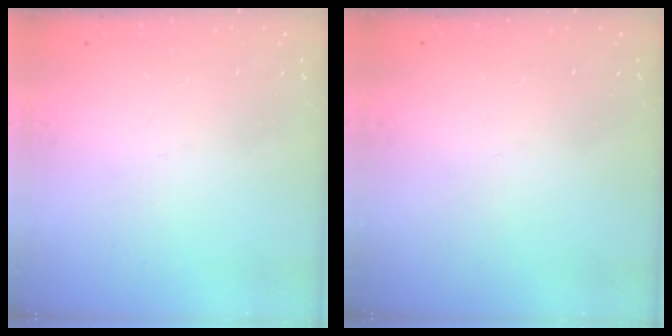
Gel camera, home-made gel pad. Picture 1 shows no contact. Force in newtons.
{"total": 0.0}